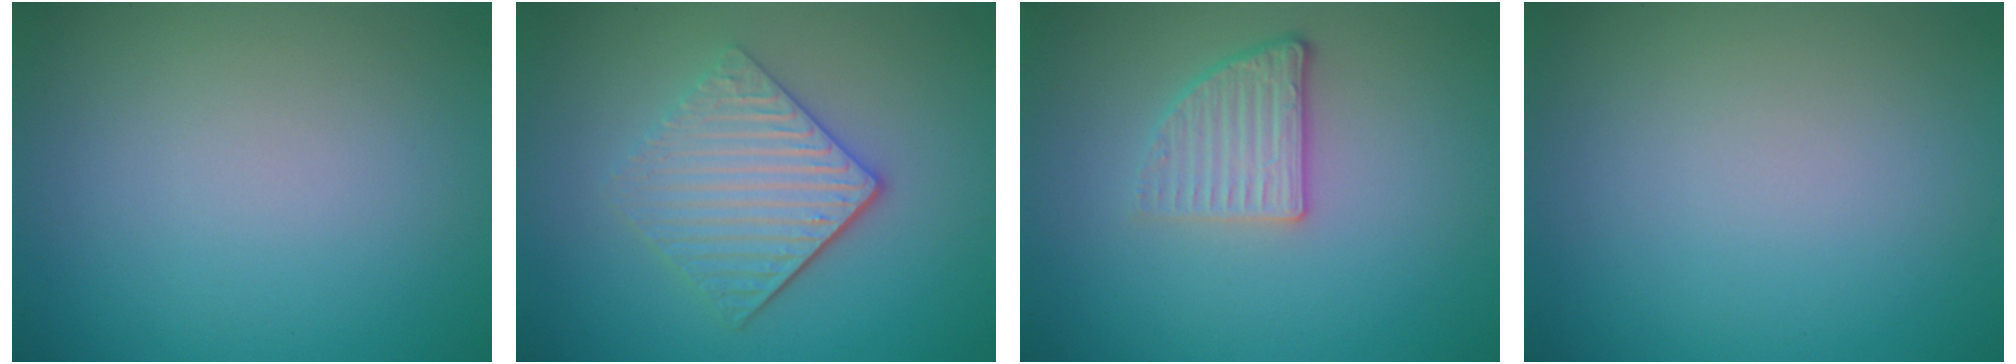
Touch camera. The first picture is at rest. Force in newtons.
{"total": 4.7, "press": 3.6, "slide": 3.0}
{"total": 2.8, "press": 2.3, "slide": 1.6}
{"total": 0.0}